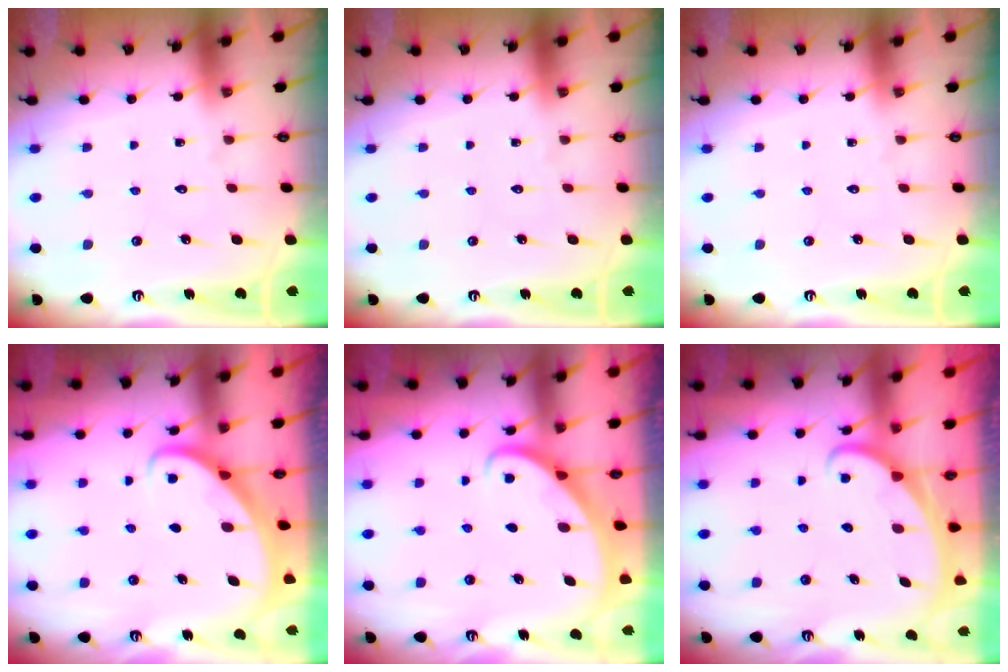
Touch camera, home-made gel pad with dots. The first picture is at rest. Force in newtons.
{"total": 0.0}
{"total": 0.0}
{"total": 2.6, "press": 2.6, "slide": 0.3}
{"total": 2.9, "press": 2.9, "slide": 0.2}
{"total": 1.9, "press": 1.9, "slide": 0.1}